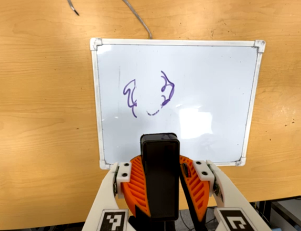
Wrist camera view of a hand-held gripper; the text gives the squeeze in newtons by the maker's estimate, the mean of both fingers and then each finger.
{"total": 10.4, "left": 10.7, "right": 10.1}